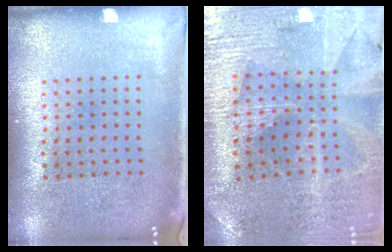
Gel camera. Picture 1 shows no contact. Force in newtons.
{"total": 2.3, "press": 2.3, "slide": 0.5}